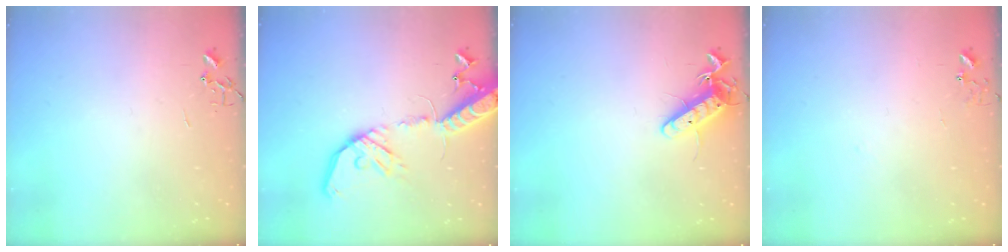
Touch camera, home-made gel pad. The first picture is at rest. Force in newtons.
{"total": 17.9, "press": 17.6, "slide": 3.7}
{"total": 11.4, "press": 11.4, "slide": 0.9}
{"total": 6.8, "press": 6.8, "slide": 0.6}